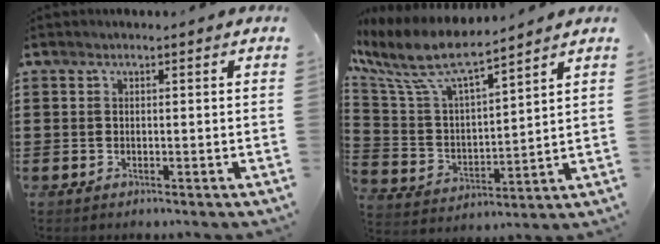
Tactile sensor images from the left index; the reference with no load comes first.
{"total": 9.7, "force": [7.8, 1.7, 5.5], "torque": [-0.146, -0.041, 0.130]}